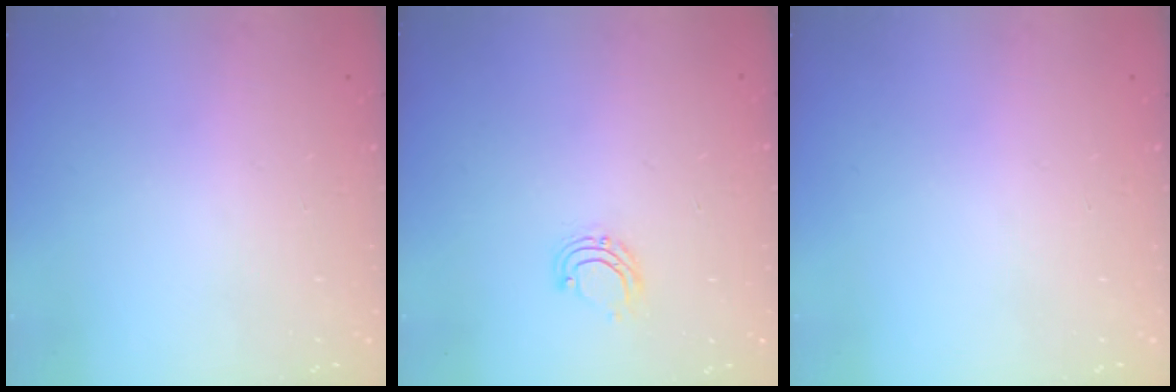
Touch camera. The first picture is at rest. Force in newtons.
{"total": 6.6, "press": 6.6, "slide": 0.5}
{"total": 0.0}